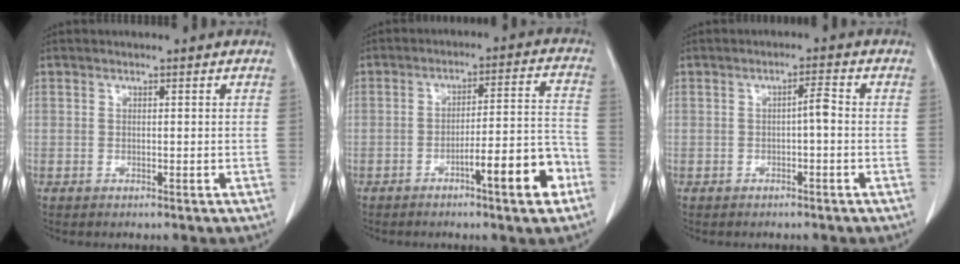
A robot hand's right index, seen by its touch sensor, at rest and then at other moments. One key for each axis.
{"total": 10.0, "fx": -5.0, "fy": 0.9, "fz": 8.6, "tx": -0.118, "ty": 0.017, "tz": -0.070}
{"total": 2.1, "fx": -0.4, "fy": 0.2, "fz": 2.0, "tx": -0.030, "ty": 0.005, "tz": -0.009}